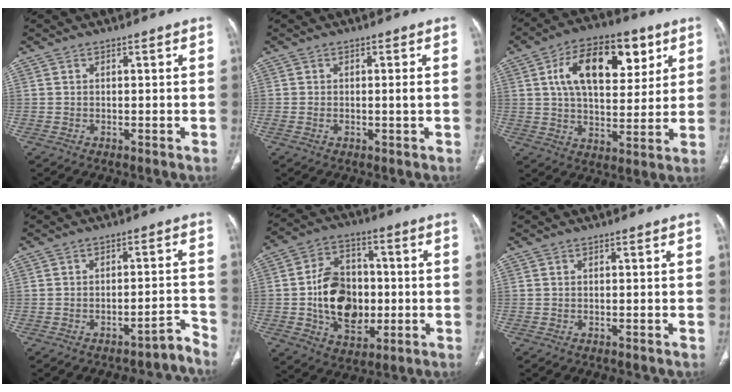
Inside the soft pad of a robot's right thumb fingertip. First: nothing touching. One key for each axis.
{"total": 1.4, "fx": -0.1, "fy": 0.0, "fz": 1.4, "tx": -0.027, "ty": 0.002, "tz": -0.001}
{"total": 17.9, "fx": 6.5, "fy": 9.8, "fz": 13.5, "tx": -0.181, "ty": -0.006, "tz": 0.104}
{"total": 3.5, "fx": -3.5, "fy": 0.6, "fz": 0.3, "tx": 0.015, "ty": 0.064, "tz": -0.042}
{"total": 16.0, "fx": -1.4, "fy": 11.5, "fz": 11.0, "tx": -0.147, "ty": 0.014, "tz": -0.015}
{"total": 0.0}